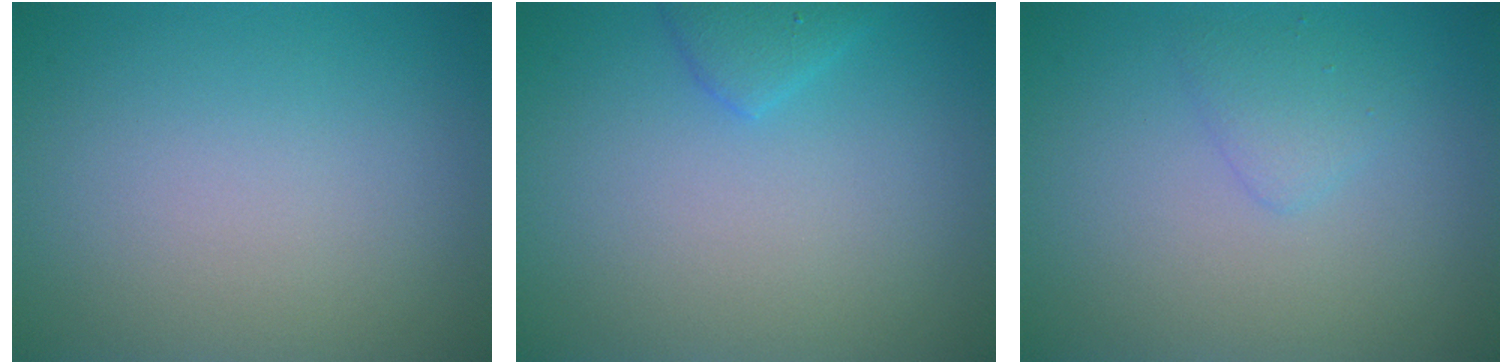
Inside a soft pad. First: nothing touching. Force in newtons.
{"total": 1.6, "press": 1.6, "slide": 0.2}
{"total": 1.5, "press": 1.5, "slide": 0.0}